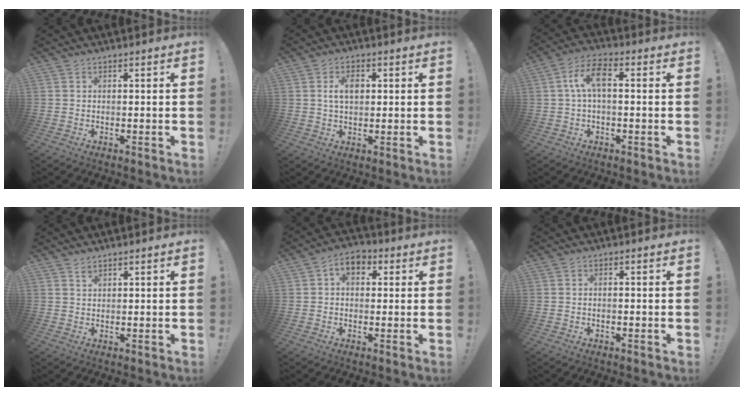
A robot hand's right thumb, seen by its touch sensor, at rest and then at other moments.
{"total": 5.4, "force": [1.1, 3.4, 4.0], "torque": [-0.062, 0.003, 0.016]}
{"total": 8.3, "force": [0.9, 3.5, 7.4], "torque": [-0.149, 0.011, 0.018]}
{"total": 1.3, "force": [1.2, 0.5, 0.4], "torque": [0.005, -0.011, 0.019]}
{"total": 5.9, "force": [1.4, 4.4, 3.7], "torque": [-0.053, 0.002, 0.026]}
{"total": 0.7, "force": [-0.5, 0.1, 0.5], "torque": [-0.010, 0.002, -0.008]}